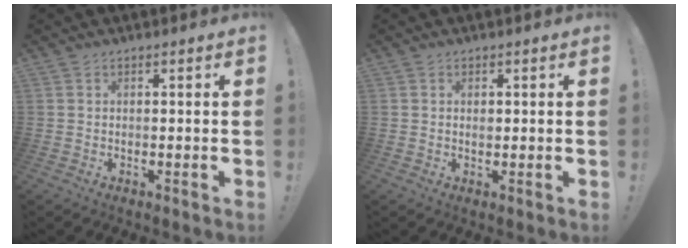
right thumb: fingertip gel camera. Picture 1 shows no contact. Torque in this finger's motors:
{"motor_torque": [-0.19, 0.00, -0.16, 0.09, 0.01]}